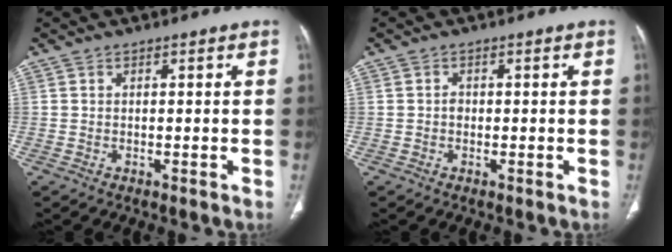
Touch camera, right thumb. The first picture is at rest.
{"total": 1.1, "force": [-0.1, 0.9, 0.6], "torque": [-0.006, 0.004, -0.004]}